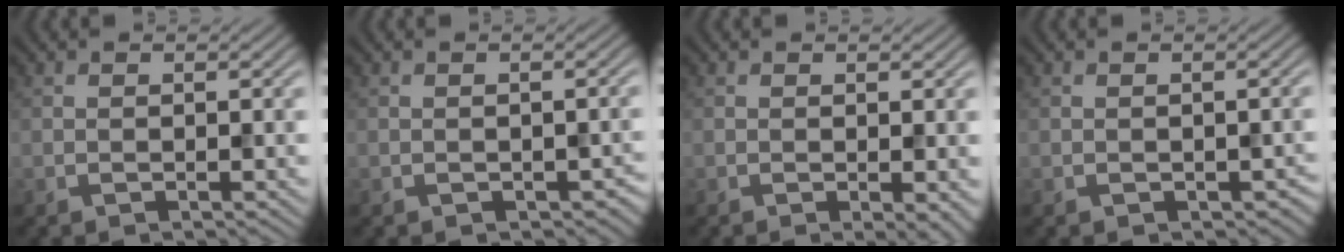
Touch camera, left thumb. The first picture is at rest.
{"total": 1.6, "force": [-0.7, 1.1, 1.0], "torque": [-0.017, -0.010, -0.005]}
{"total": 1.7, "force": [-0.2, 0.3, 1.6], "torque": [-0.022, -0.007, -0.004]}
{"total": 1.2, "force": [-0.5, 0.9, 0.7], "torque": [-0.014, -0.010, -0.003]}